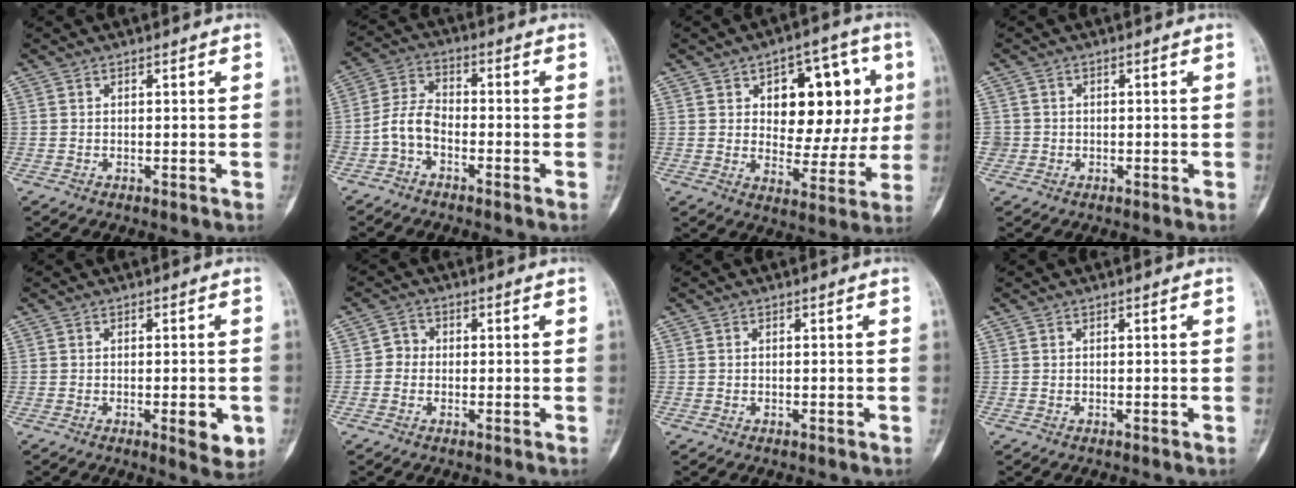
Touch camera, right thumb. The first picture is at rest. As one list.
[{"total": 5.6, "force": [-2.5, 3.4, 3.7], "torque": [-0.073, 0.033, -0.062]}, {"total": 16.5, "force": [4.1, 9.7, 12.7], "torque": [-0.110, 0.005, 0.063]}, {"total": 1.9, "force": [-0.2, 1.9, -0.1], "torque": [0.014, 0.008, -0.008]}, {"total": 5.9, "force": [-1.8, 1.9, 5.2], "torque": [-0.054, -0.006, -0.019]}, {"total": 2.5, "force": [-0.4, 2.3, 0.9], "torque": [0.001, 0.009, -0.016]}, {"total": 0.0}, {"total": 0.0}]